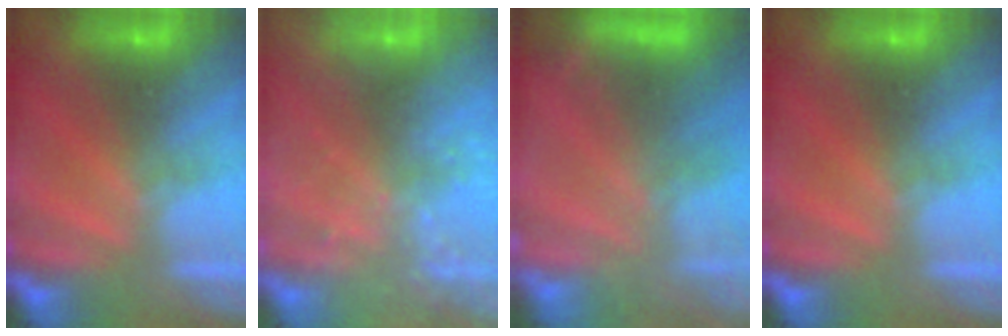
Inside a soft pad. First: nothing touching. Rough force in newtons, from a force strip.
{"total": 6.0}
{"total": 9.1}
{"total": 0.0}